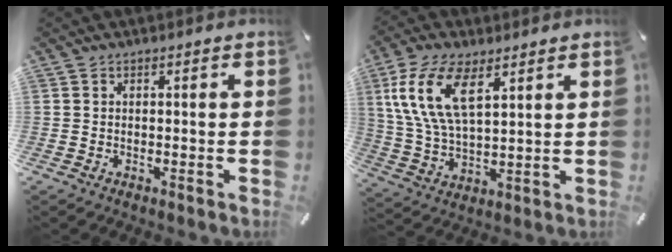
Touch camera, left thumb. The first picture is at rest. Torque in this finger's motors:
{"motor_torque": [0.84, 0.15, 1.99, -0.78, 0.27]}